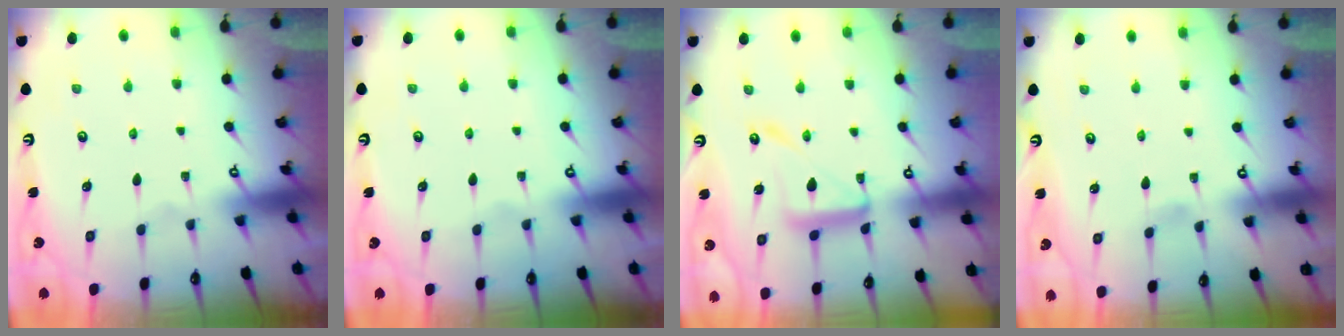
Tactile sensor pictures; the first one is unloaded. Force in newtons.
{"total": 0.0}
{"total": 12.5, "press": 12.4, "slide": 1.1}
{"total": 1.8, "press": 1.7, "slide": 0.2}